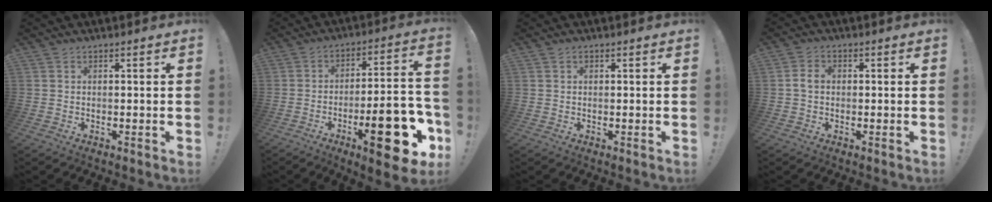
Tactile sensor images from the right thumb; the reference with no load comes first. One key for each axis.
{"total": 20.6, "fx": -9.2, "fy": 6.0, "fz": 17.4, "tx": -0.219, "ty": 0.048, "tz": -0.134}
{"total": 0.0}
{"total": 3.3, "fx": -0.4, "fy": 2.3, "fz": 2.3, "tx": -0.035, "ty": 0.007, "tz": -0.008}